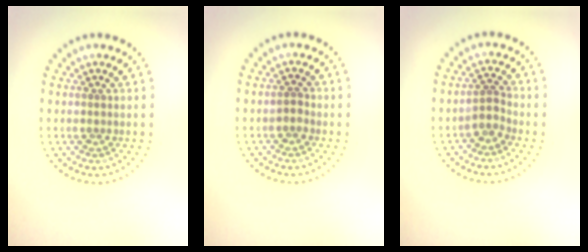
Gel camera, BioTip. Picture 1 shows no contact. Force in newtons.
{"total": 1.0, "press": 0.9, "slide": 0.3}
{"total": 1.8, "press": 1.2, "slide": 1.3}